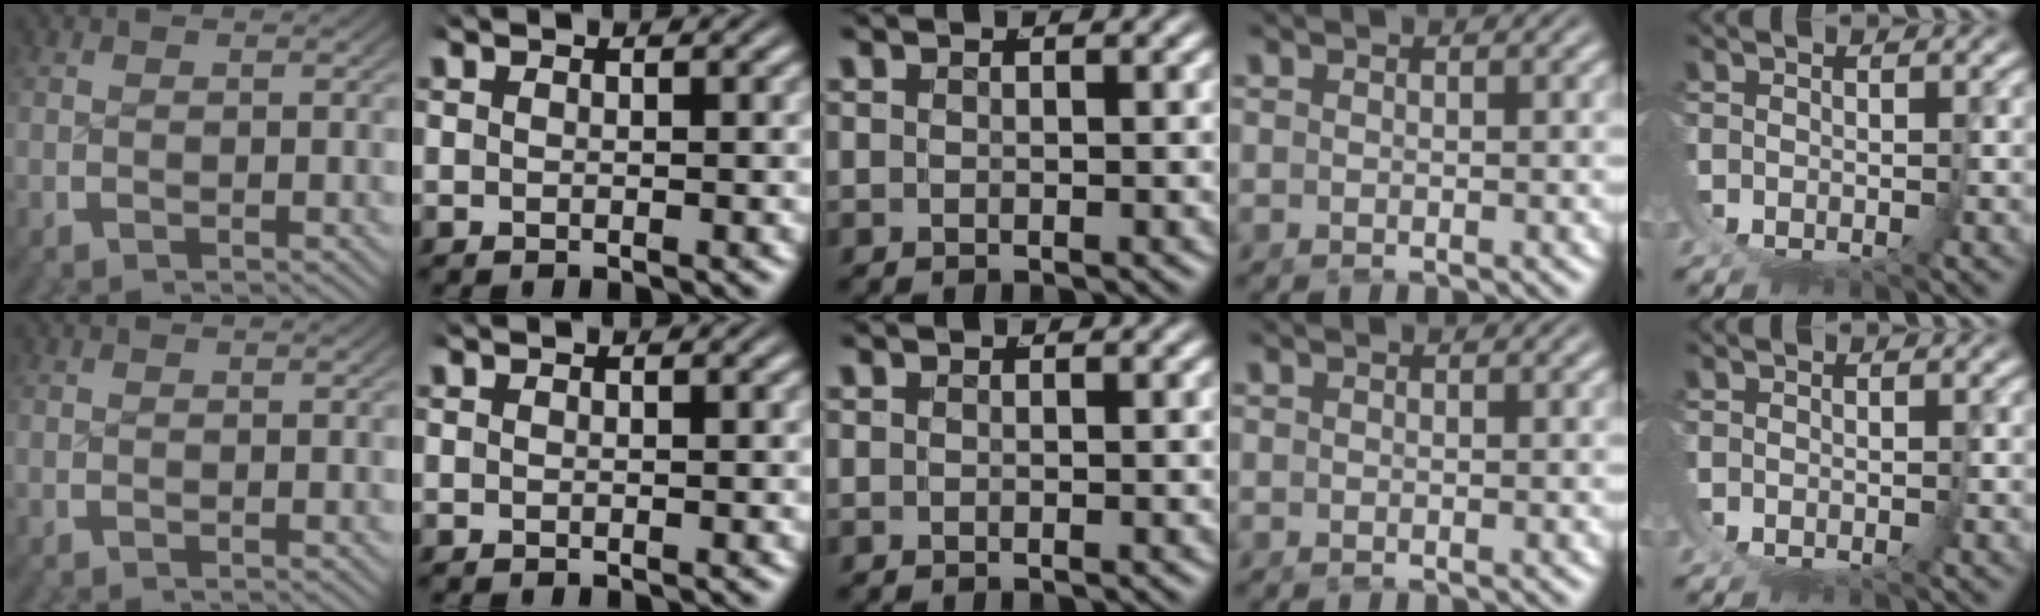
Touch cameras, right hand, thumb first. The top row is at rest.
{}